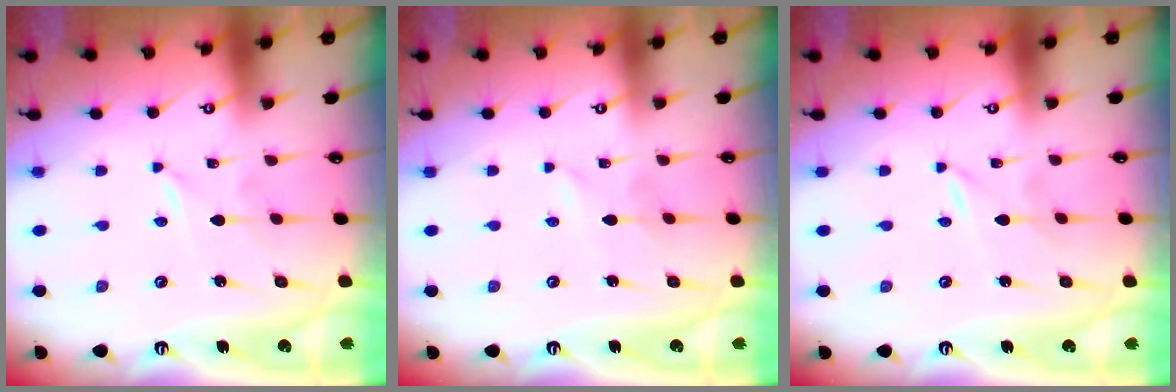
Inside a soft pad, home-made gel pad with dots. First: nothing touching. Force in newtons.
{"total": 0.9, "press": 0.9, "slide": 0.1}
{"total": 0.0}